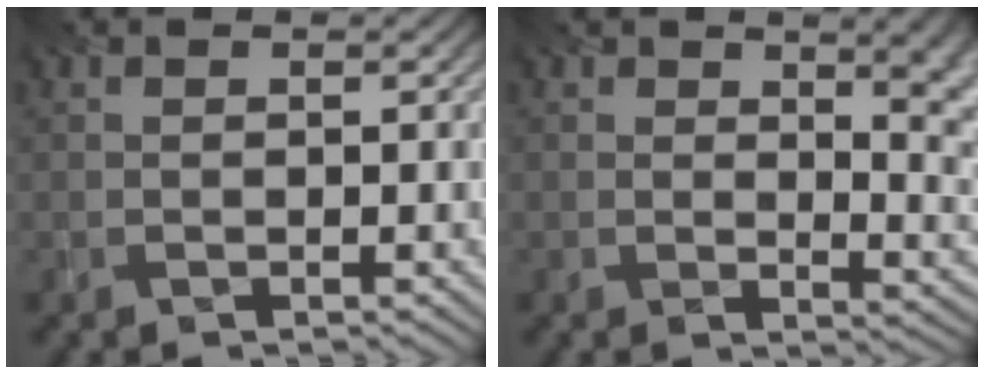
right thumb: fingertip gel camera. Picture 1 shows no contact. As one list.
[{"total": 8.3, "force": [3.0, 4.6, 6.2], "torque": [-0.064, -0.019, 0.060]}]